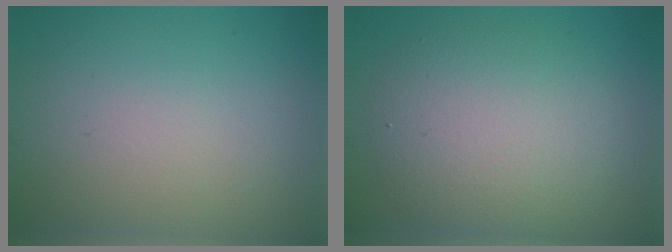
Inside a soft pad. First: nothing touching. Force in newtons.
{"total": 5.6, "press": 5.6, "slide": 0.2}